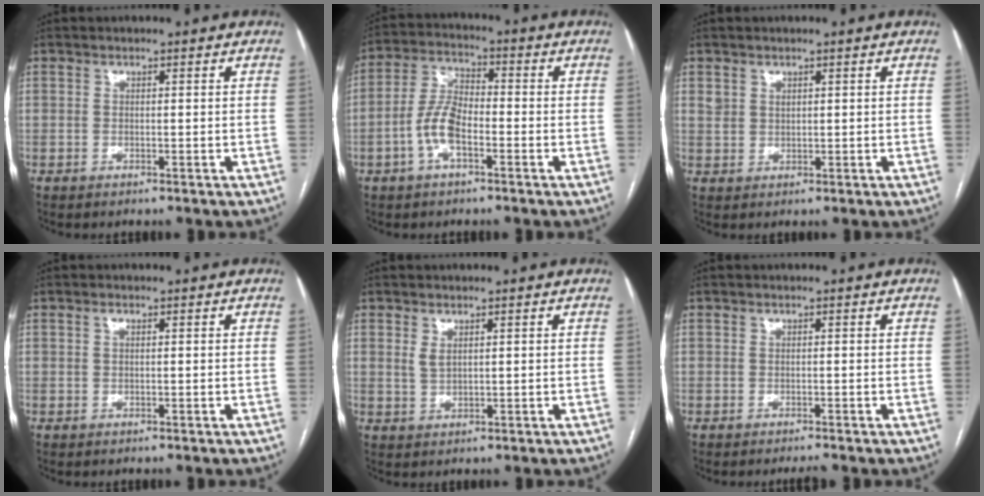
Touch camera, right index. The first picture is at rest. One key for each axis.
{"total": 6.9, "fx": -2.3, "fy": 2.9, "fz": 5.8, "tx": -0.135, "ty": 0.011, "tz": -0.049}
{"total": 2.1, "fx": 1.6, "fy": 1.4, "fz": 0.2, "tx": -0.008, "ty": 0.010, "tz": 0.030}
{"total": 0.6, "fx": 0.2, "fy": 0.3, "fz": 0.5, "tx": -0.008, "ty": 0.002, "tz": 0.003}
{"total": 1.7, "fx": 0.9, "fy": 0.8, "fz": 1.2, "tx": -0.024, "ty": -0.001, "tz": 0.023}
{"total": 0.6, "fx": -0.6, "fy": -0.2, "fz": 0.1, "tx": -0.002, "ty": -0.004, "tz": -0.007}